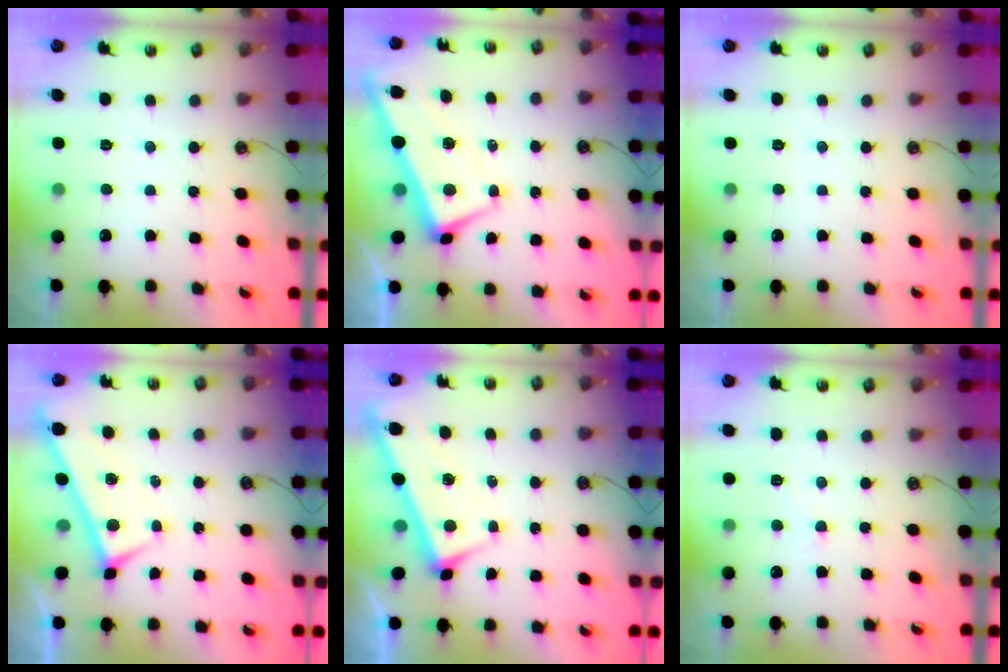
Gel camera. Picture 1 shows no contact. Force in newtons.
{"total": 1.2, "press": 0.3, "slide": 1.1}
{"total": 0.0}
{"total": 0.0}
{"total": 3.8, "press": 3.8, "slide": 0.1}
{"total": 0.0}